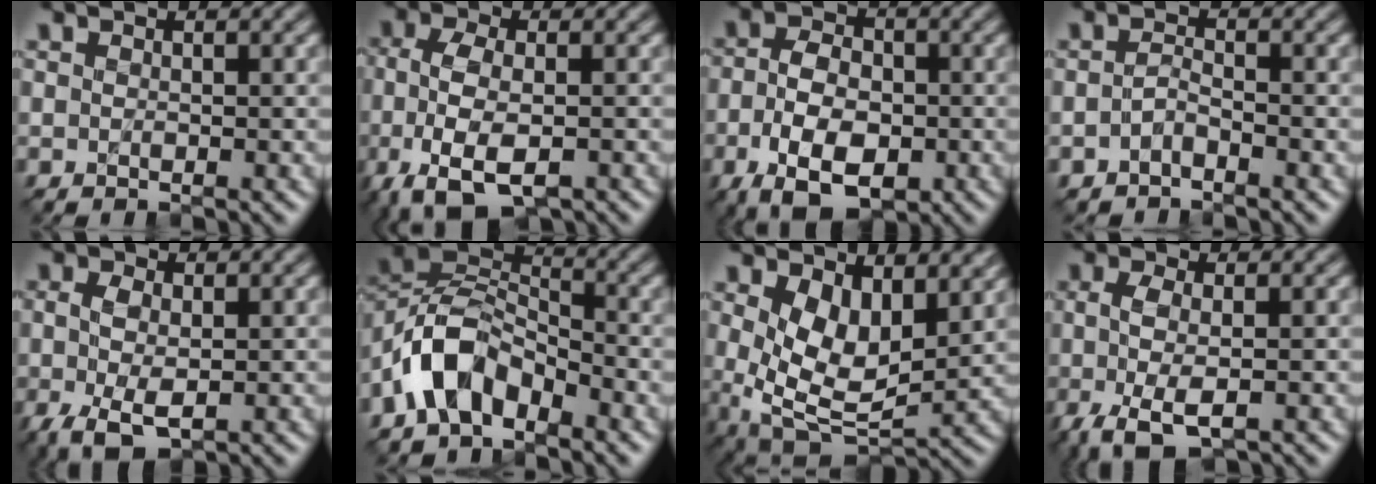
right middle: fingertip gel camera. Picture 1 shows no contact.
{"total": 6.9, "force": [-2.9, 3.6, 5.2], "torque": [-0.117, -0.009, -0.054]}
{"total": 7.7, "force": [-2.8, 4.9, 5.2], "torque": [-0.112, -0.011, -0.049]}
{"total": 0.7, "force": [-0.6, 0.2, 0.3], "torque": [-0.012, 0.004, -0.015]}
{"total": 4.8, "force": [-1.5, 2.9, 3.5], "torque": [-0.090, -0.008, -0.027]}
{"total": 5.5, "force": [-3.4, 3.1, 2.9], "torque": [-0.050, 0.014, -0.074]}
{"total": 7.0, "force": [1.7, 4.4, 5.2], "torque": [-0.111, -0.020, 0.035]}
{"total": 4.8, "force": [-1.8, 2.1, 3.9], "torque": [-0.093, -0.002, -0.035]}